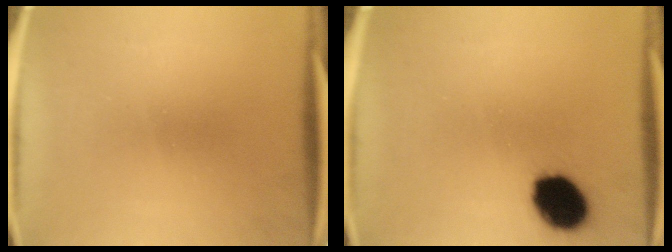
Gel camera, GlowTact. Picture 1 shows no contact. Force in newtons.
{"total": 11.3}